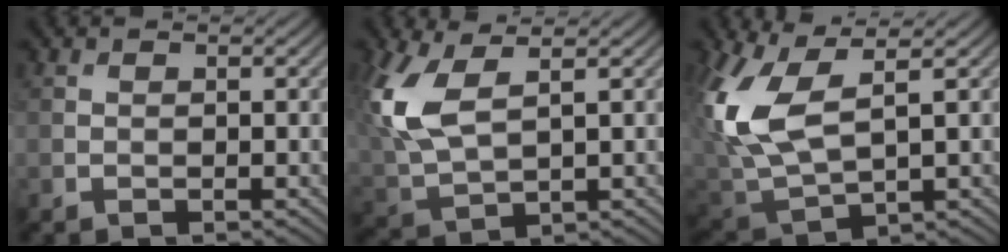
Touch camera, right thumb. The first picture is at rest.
{"total": 8.8, "force": [3.0, 4.1, 7.2], "torque": [-0.191, 0.003, 0.058]}
{"total": 10.8, "force": [3.1, 5.3, 8.9], "torque": [-0.224, -0.005, 0.062]}